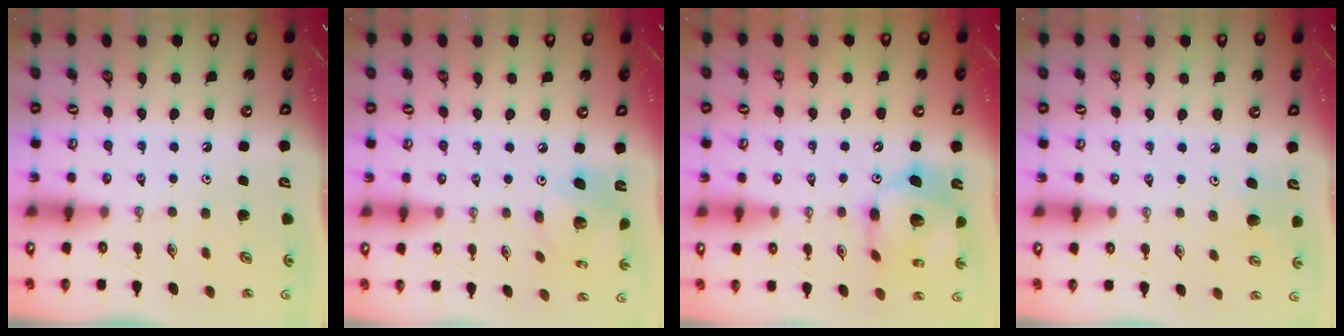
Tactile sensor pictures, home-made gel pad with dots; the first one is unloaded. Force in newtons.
{"total": 10.5, "press": 10.5, "slide": 0.5}
{"total": 13.7, "press": 13.6, "slide": 1.4}
{"total": 5.5, "press": 5.4, "slide": 1.3}